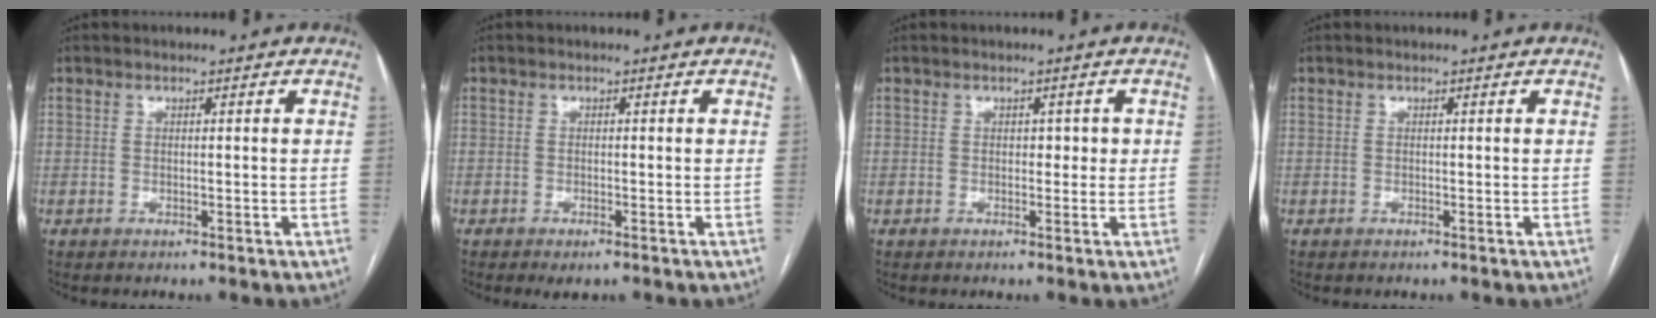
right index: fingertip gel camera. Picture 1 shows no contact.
{"total": 2.0, "force": [-1.3, 0.6, 1.4], "torque": [-0.021, -0.004, -0.014]}
{"total": 1.8, "force": [0.1, 1.3, 1.3], "torque": [-0.013, 0.010, 0.000]}
{"total": 0.0}